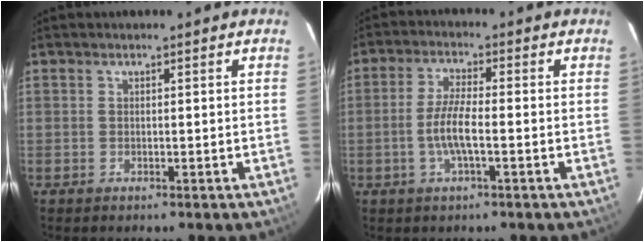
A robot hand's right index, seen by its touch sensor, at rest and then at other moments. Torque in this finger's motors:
{"motor_torque": [1.00, -0.38, 0.62, 0.13]}